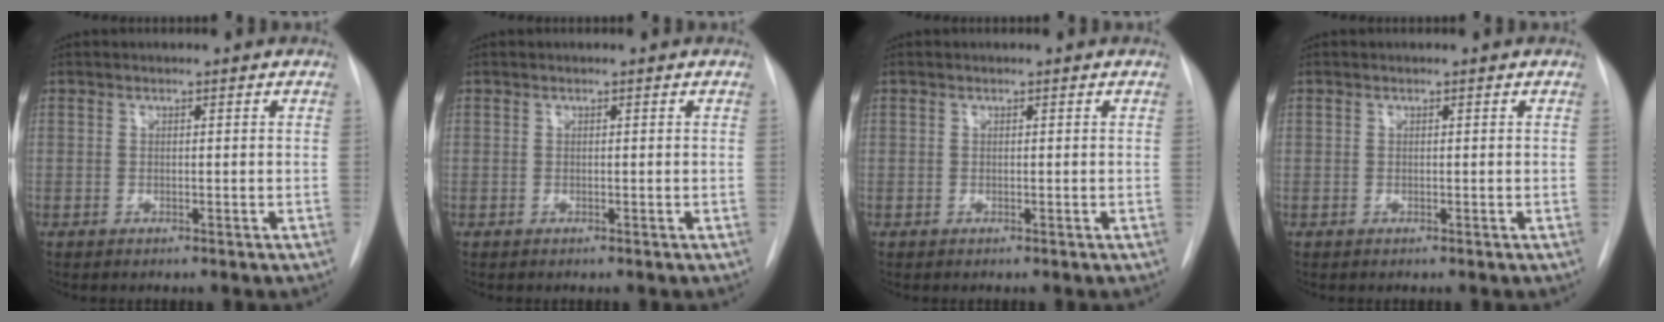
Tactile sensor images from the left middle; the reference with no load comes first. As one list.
[{"total": 0.0}, {"total": 0.0}, {"total": 0.0}]